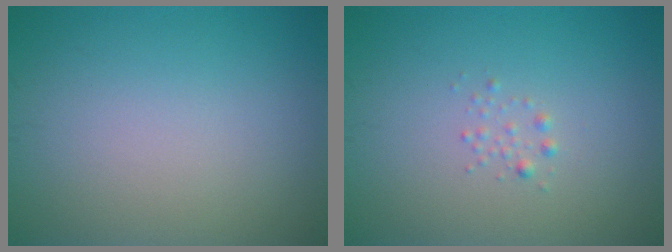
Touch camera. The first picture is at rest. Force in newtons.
{"total": 0.7, "press": 0.7, "slide": 0.0}